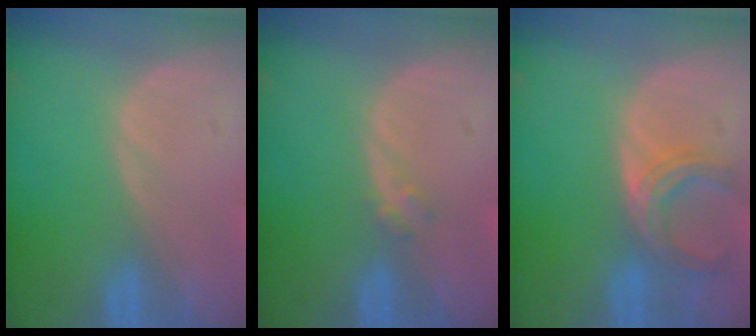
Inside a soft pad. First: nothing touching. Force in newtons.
{"total": 1.4, "press": 1.2, "slide": 0.7}
{"total": 4.9, "press": 4.8, "slide": 1.1}